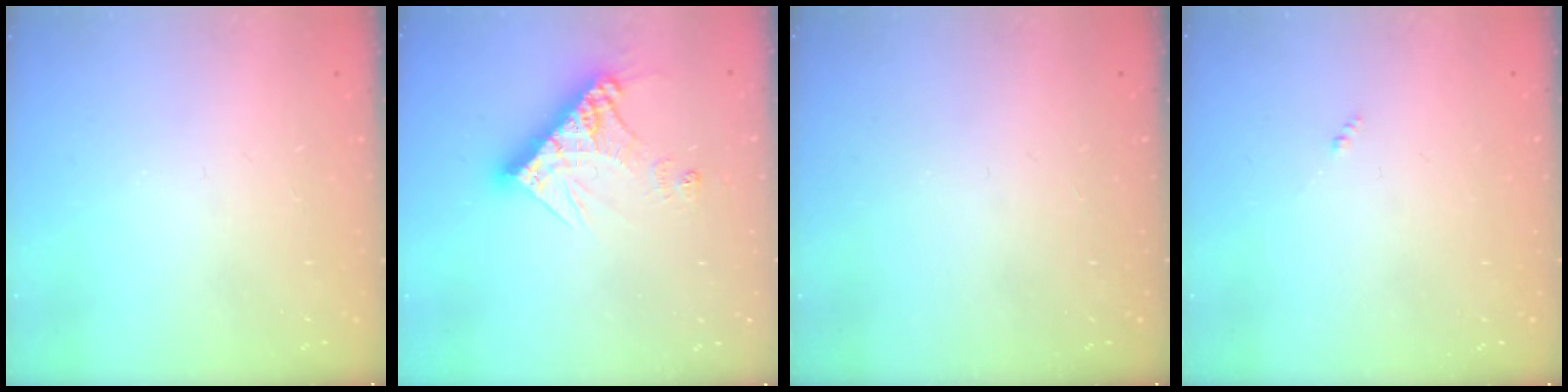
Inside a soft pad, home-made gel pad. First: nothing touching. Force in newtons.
{"total": 13.2, "press": 13.1, "slide": 1.5}
{"total": 0.0}
{"total": 0.0}